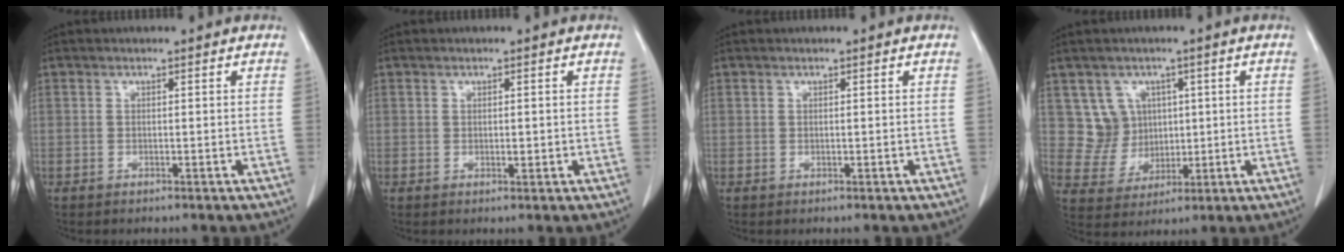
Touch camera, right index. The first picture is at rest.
{"total": 0.9, "force": [0.1, 0.5, 0.7], "torque": [-0.007, 0.001, 0.004]}
{"total": 0.0}
{"total": 6.1, "force": [2.2, 5.7, 0.3], "torque": [-0.003, 0.020, 0.051]}